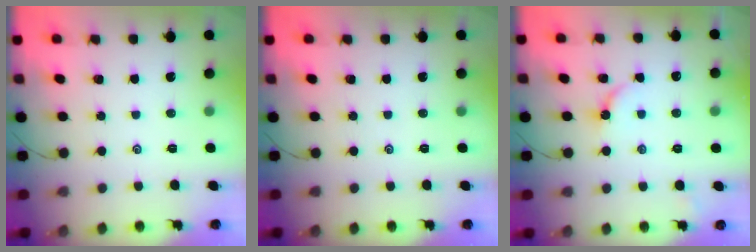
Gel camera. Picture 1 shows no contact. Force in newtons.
{"total": 0.0}
{"total": 3.7, "press": 3.7, "slide": 0.4}